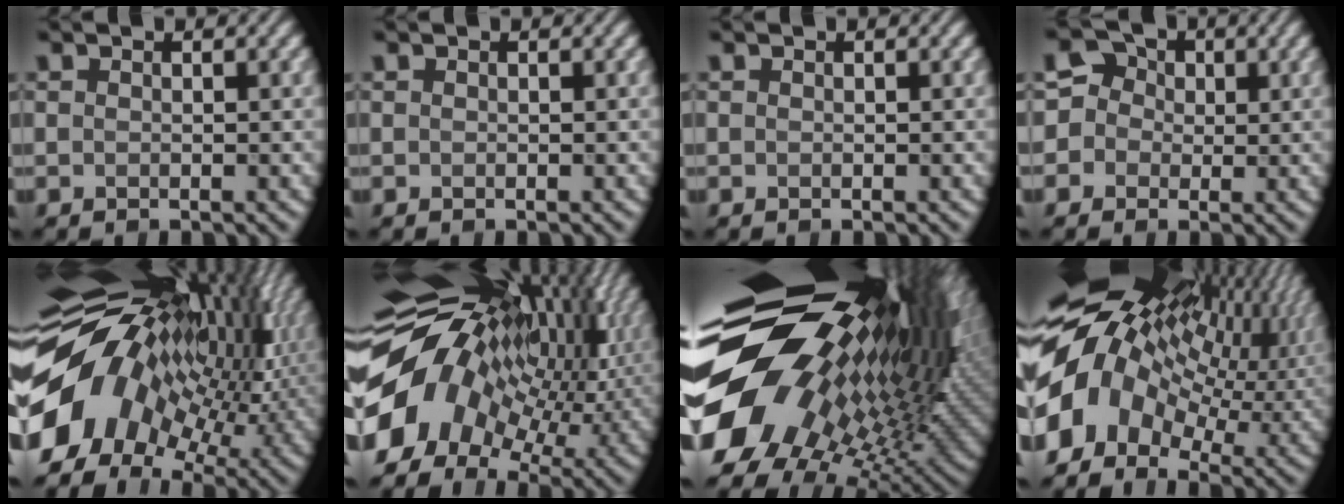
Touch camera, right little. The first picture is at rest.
{"total": 0.0}
{"total": 0.0}
{"total": 4.6, "force": [0.2, 4.5, 1.2], "torque": [-0.013, 0.034, -0.025]}
{"total": 15.1, "force": [-0.2, 10.2, 11.2], "torque": [-0.228, 0.019, -0.009]}
{"total": 13.2, "force": [0.0, 9.4, 9.4], "torque": [-0.190, 0.006, 0.008]}
{"total": 19.2, "force": [3.4, 9.7, 16.2], "torque": [-0.275, 0.001, 0.064]}
{"total": 16.4, "force": [1.3, 11.3, 11.9], "torque": [-0.267, 0.014, 0.022]}